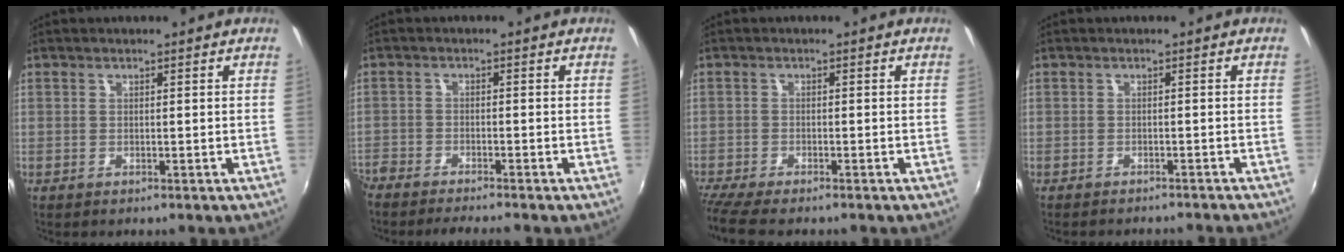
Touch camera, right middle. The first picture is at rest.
{"total": 8.2, "force": [-7.4, 1.3, 3.3], "torque": [-0.095, -0.020, -0.128]}
{"total": 5.9, "force": [-5.1, 0.4, 2.9], "torque": [-0.075, -0.030, -0.092]}
{"total": 5.9, "force": [-5.5, 0.9, 2.1], "torque": [-0.051, -0.011, -0.073]}